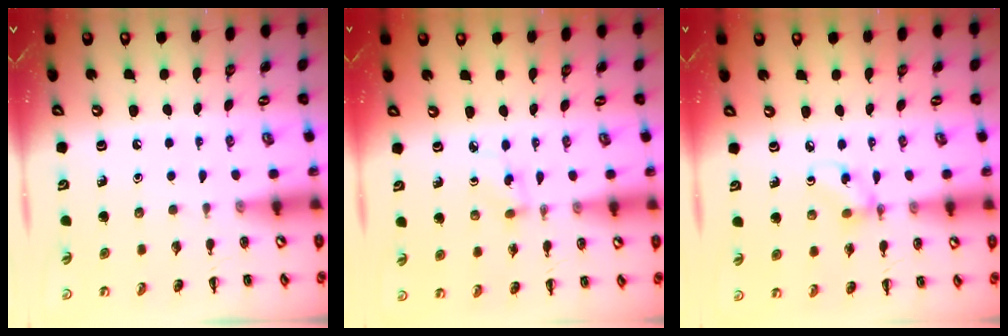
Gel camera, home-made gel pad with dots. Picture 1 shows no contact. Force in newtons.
{"total": 4.6, "press": 4.4, "slide": 1.5}
{"total": 4.1, "press": 4.1, "slide": 0.5}